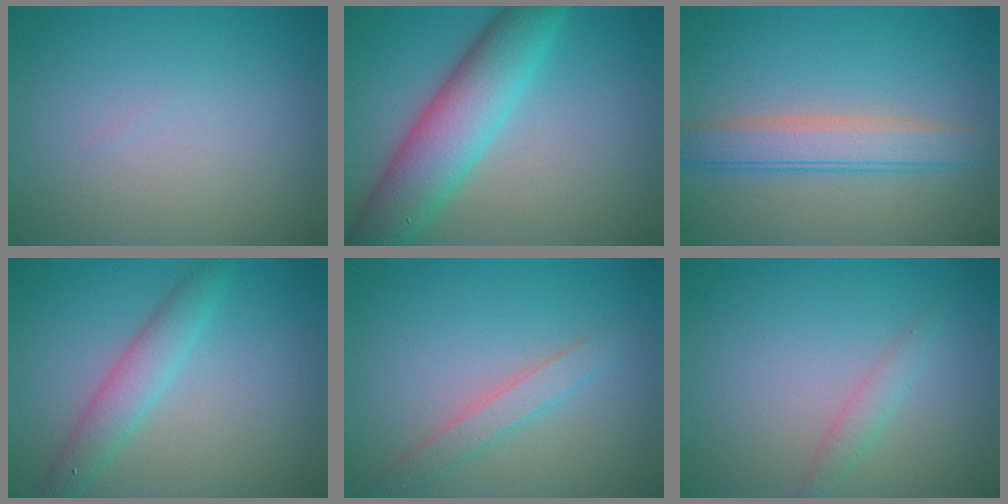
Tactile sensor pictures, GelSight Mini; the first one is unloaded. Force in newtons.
{"total": 7.4, "press": 7.4, "slide": 0.3}
{"total": 3.8, "press": 3.8, "slide": 0.2}
{"total": 3.0, "press": 3.0, "slide": 0.1}
{"total": 2.0, "press": 2.0, "slide": 0.1}
{"total": 1.3, "press": 1.3, "slide": 0.0}